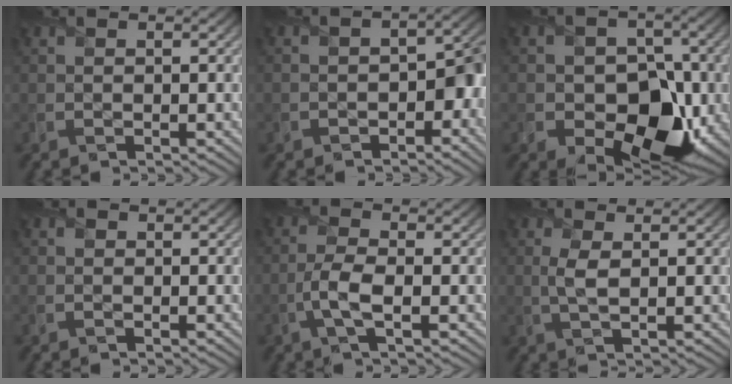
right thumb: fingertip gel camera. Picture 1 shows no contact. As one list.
[{"total": 4.7, "force": [-1.8, 3.0, 3.1], "torque": [-0.029, -0.003, -0.036]}, {"total": 10.8, "force": [-2.5, 7.8, 7.1], "torque": [-0.085, -0.017, -0.057]}, {"total": 0.5, "force": [0.1, 0.5, 0.1], "torque": [0.000, -0.002, -0.003]}, {"total": 4.0, "force": [-1.2, 1.2, 3.6], "torque": [-0.086, 0.003, -0.034]}, {"total": 2.6, "force": [0.6, 0.9, 2.4], "torque": [-0.064, 0.002, 0.011]}]